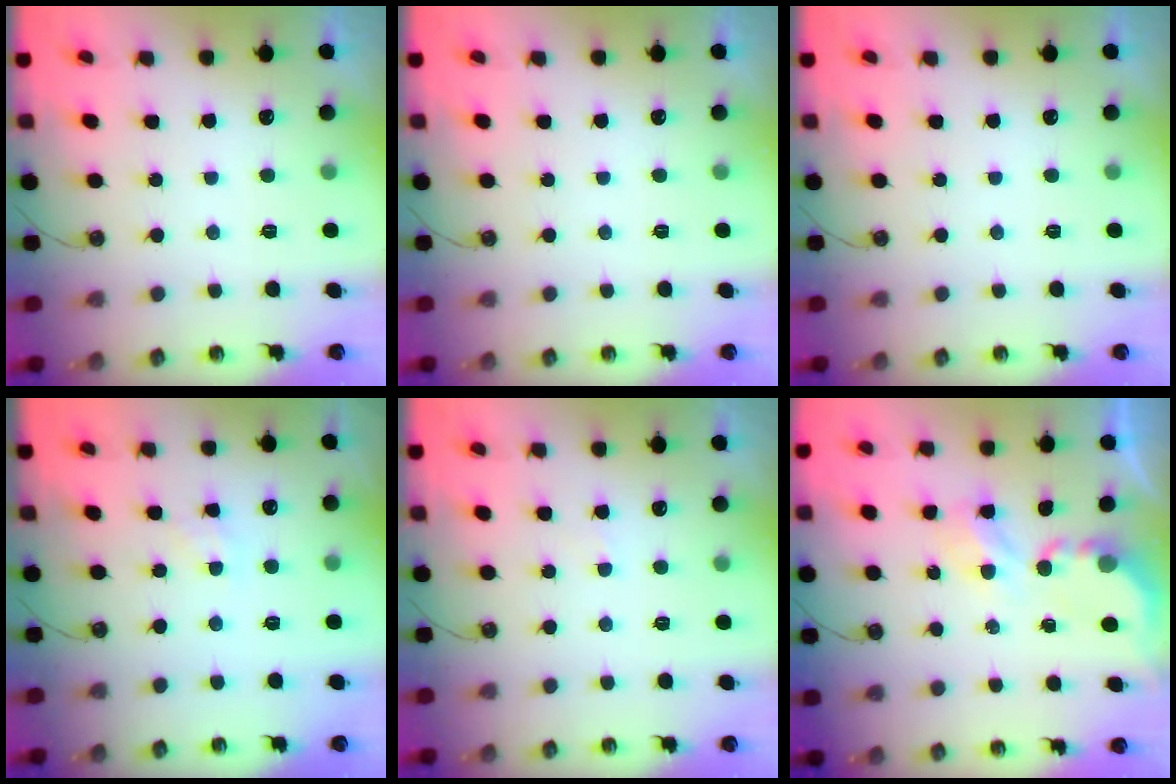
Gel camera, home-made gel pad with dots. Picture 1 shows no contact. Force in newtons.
{"total": 0.0}
{"total": 0.0}
{"total": 2.1, "press": 2.1, "slide": 0.4}
{"total": 1.9, "press": 1.9, "slide": 0.3}
{"total": 4.0, "press": 4.0, "slide": 0.1}